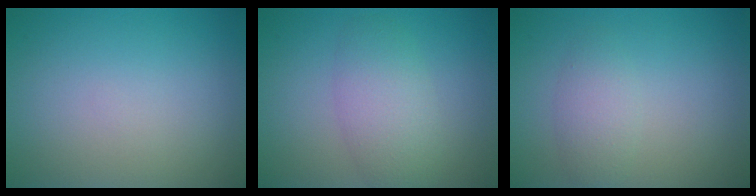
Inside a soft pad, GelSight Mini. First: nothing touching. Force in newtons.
{"total": 2.4, "press": 2.4, "slide": 0.3}
{"total": 2.1, "press": 2.1, "slide": 0.1}